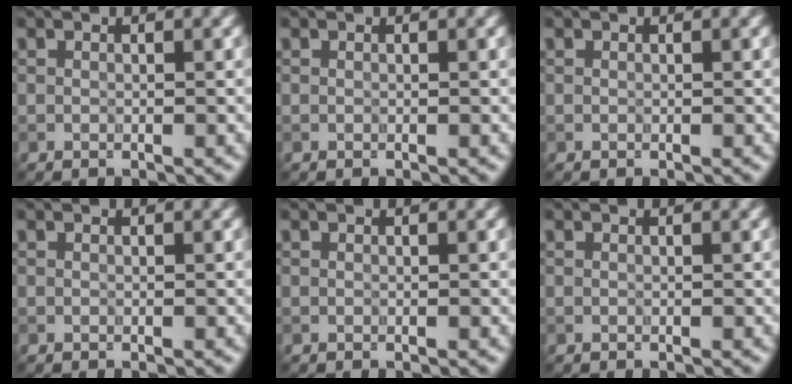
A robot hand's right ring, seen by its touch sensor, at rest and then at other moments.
{"total": 0.0}
{"total": 0.0}
{"total": 0.0}
{"total": 0.0}
{"total": 0.0}